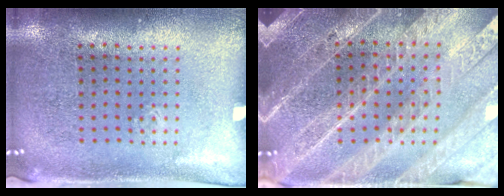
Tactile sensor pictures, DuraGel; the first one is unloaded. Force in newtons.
{"total": 4.3, "press": 3.9, "slide": 1.8}